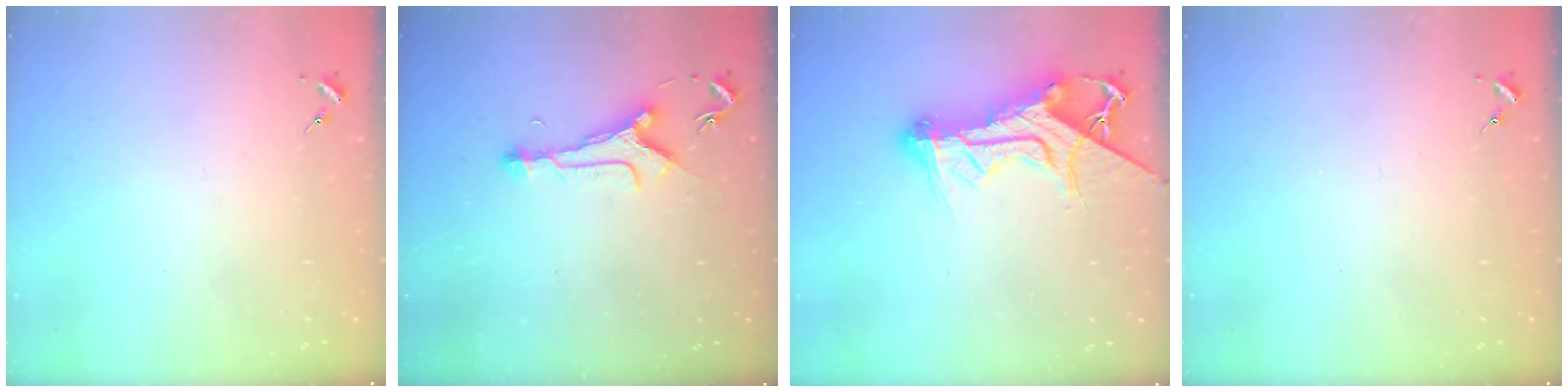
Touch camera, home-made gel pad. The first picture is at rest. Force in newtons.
{"total": 8.5, "press": 8.5, "slide": 0.6}
{"total": 16.3, "press": 16.3, "slide": 1.3}
{"total": 0.0}